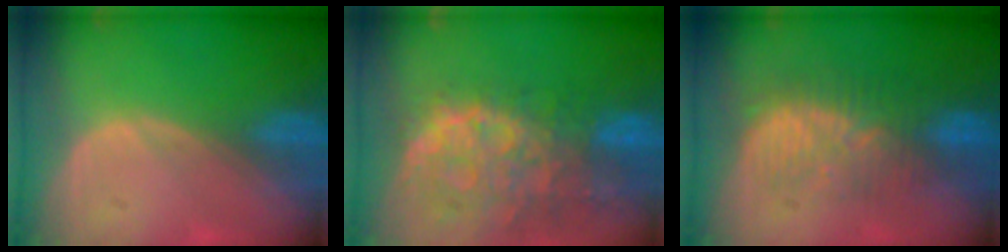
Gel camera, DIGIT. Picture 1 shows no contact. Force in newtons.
{"total": 13.6, "press": 11.1, "slide": 7.8}
{"total": 8.7, "press": 8.5, "slide": 1.8}